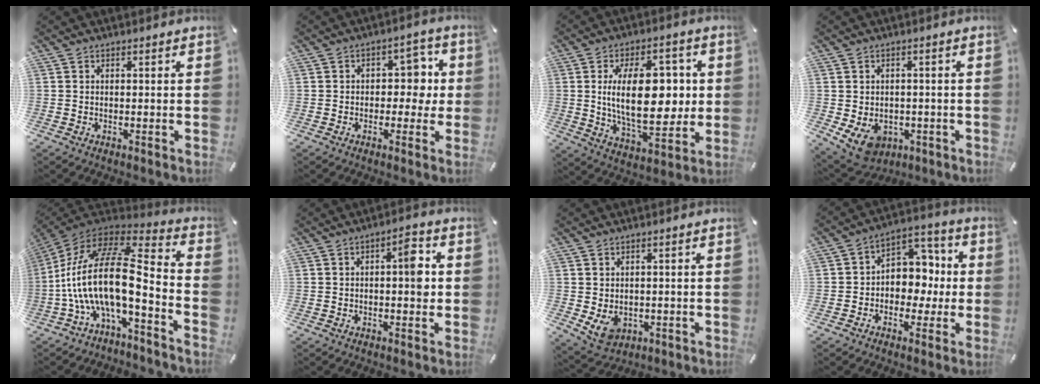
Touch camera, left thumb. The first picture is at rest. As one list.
[{"total": 7.3, "force": [0.2, 5.6, 4.7], "torque": [-0.049, 0.005, -0.006]}, {"total": 19.8, "force": [2.1, 10.6, 16.6], "torque": [-0.272, -0.006, 0.030]}, {"total": 7.2, "force": [-2.3, 5.7, 3.8], "torque": [-0.087, 0.007, -0.040]}, {"total": 20.6, "force": [-3.1, 8.5, 18.5], "torque": [-0.381, -0.006, -0.059]}, {"total": 6.5, "force": [0.3, 2.7, 5.9], "torque": [-0.061, -0.001, -0.006]}, {"total": 5.0, "force": [-0.4, 4.1, 2.8], "torque": [-0.052, -0.004, -0.008]}, {"total": 9.0, "force": [-1.6, 8.0, 3.8], "torque": [-0.042, 0.007, -0.027]}]